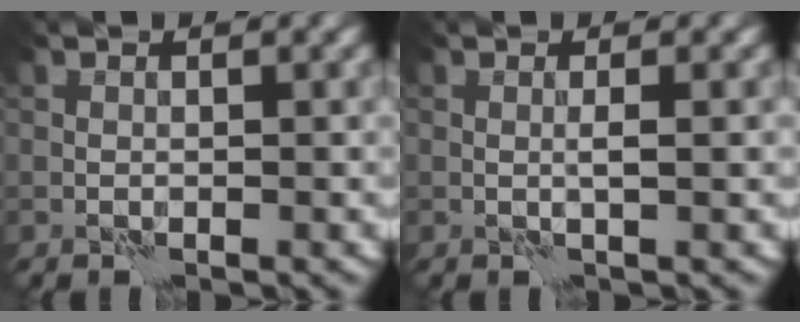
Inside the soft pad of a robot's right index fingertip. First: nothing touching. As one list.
[{"total": 1.0, "force": [0.1, 0.1, 1.0], "torque": [-0.019, 0.006, 0.000]}]